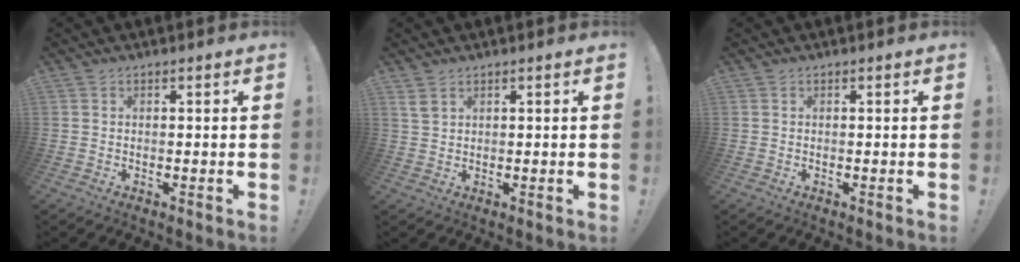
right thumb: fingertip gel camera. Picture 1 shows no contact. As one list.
[{"total": 2.7, "force": [1.7, 1.2, 1.8], "torque": [-0.036, -0.004, 0.032]}, {"total": 0.0}]